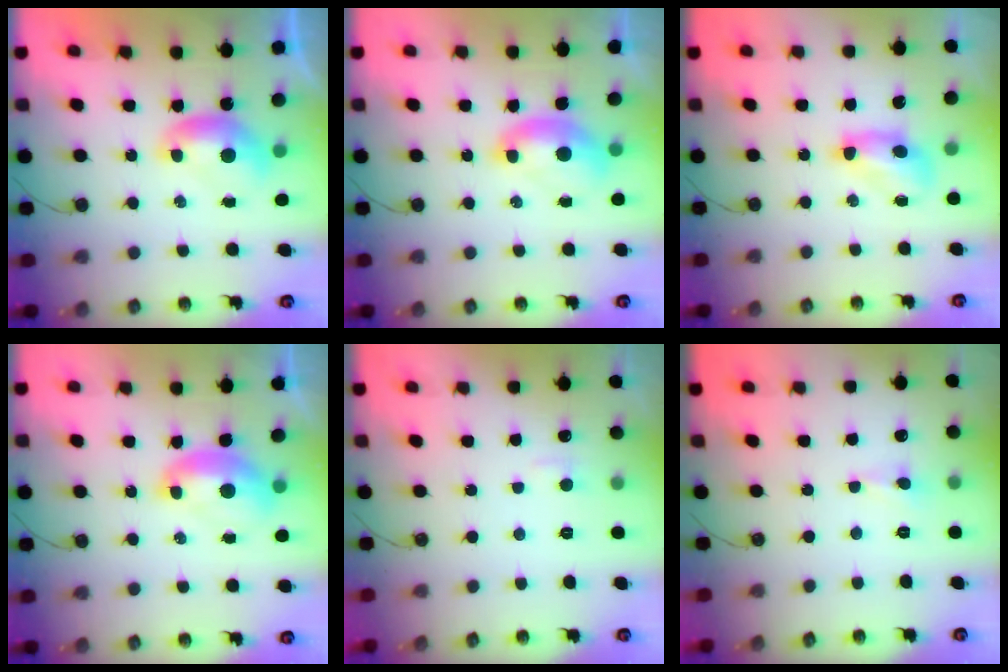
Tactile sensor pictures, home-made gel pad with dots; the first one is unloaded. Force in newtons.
{"total": 1.9, "press": 1.8, "slide": 0.6}
{"total": 4.4, "press": 4.4, "slide": 0.8}
{"total": 2.1, "press": 2.0, "slide": 0.7}
{"total": 2.1, "press": 2.0, "slide": 0.6}
{"total": 1.3, "press": 1.1, "slide": 0.5}